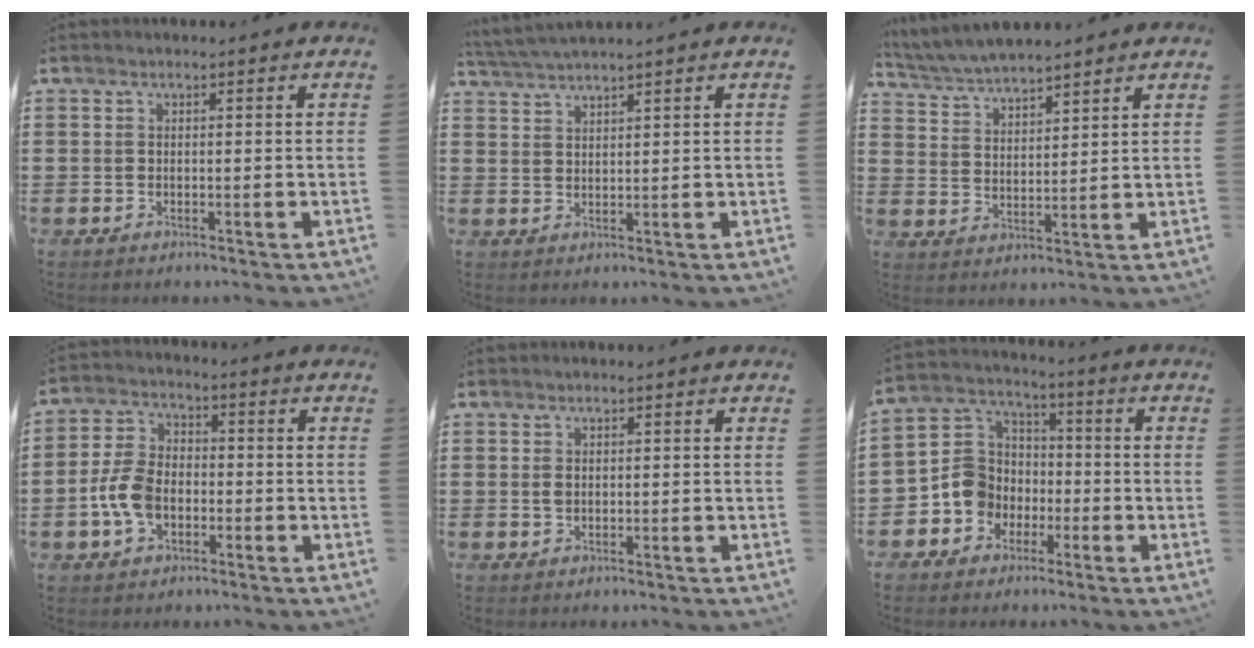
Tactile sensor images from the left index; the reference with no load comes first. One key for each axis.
{"total": 2.8, "fx": 2.7, "fy": -0.5, "fz": 0.6, "tx": -0.019, "ty": -0.002, "tz": 0.051}
{"total": 4.8, "fx": 4.8, "fy": 0.3, "fz": 0.5, "tx": -0.030, "ty": -0.018, "tz": 0.086}
{"total": 7.1, "fx": -2.0, "fy": 4.7, "fz": 5.0, "tx": -0.129, "ty": 0.003, "tz": -0.045}
{"total": 1.0, "fx": 0.2, "fy": 0.6, "fz": 0.7, "tx": -0.017, "ty": 0.003, "tz": 0.003}
{"total": 7.6, "fx": -2.3, "fy": 6.9, "fz": 1.9, "tx": -0.089, "ty": 0.004, "tz": -0.052}